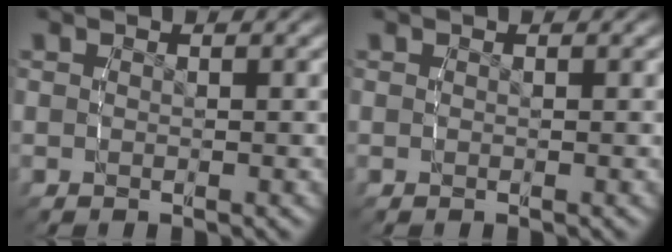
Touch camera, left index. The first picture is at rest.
{"total": 0.0}